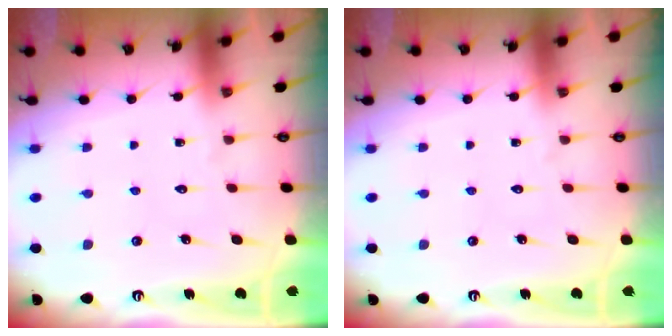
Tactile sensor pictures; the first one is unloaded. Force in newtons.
{"total": 0.0}